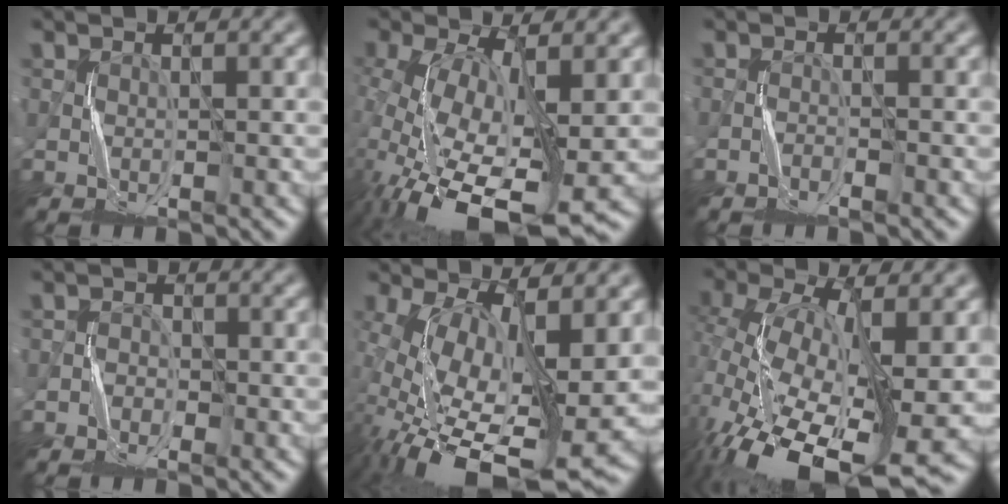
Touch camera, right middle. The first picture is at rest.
{"total": 14.6, "force": [-4.7, 6.5, 12.3], "torque": [-0.255, -0.030, -0.071]}
{"total": 0.9, "force": [-0.9, -0.1, 0.1], "torque": [-0.003, 0.004, -0.018]}
{"total": 1.6, "force": [-1.0, 1.2, 0.3], "torque": [0.010, 0.004, -0.023]}
{"total": 16.0, "force": [-3.5, 7.0, 13.9], "torque": [-0.269, -0.038, -0.039]}
{"total": 13.9, "force": [-4.8, 5.6, 11.8], "torque": [-0.239, -0.023, -0.079]}